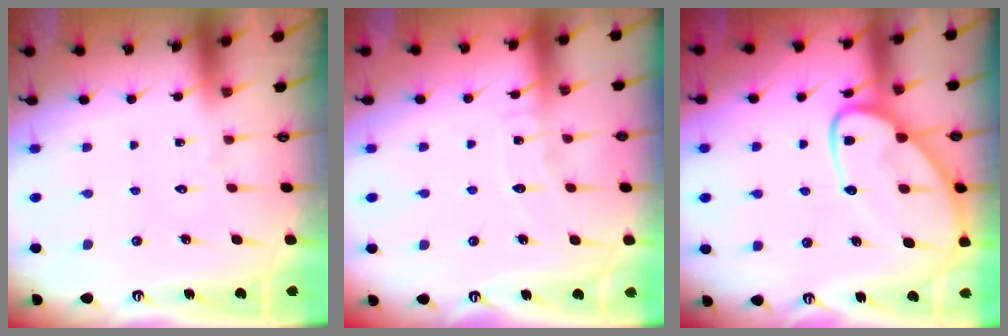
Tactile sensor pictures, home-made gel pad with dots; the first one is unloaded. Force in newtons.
{"total": 5.4, "press": 5.4, "slide": 0.5}
{"total": 13.5, "press": 13.4, "slide": 1.1}